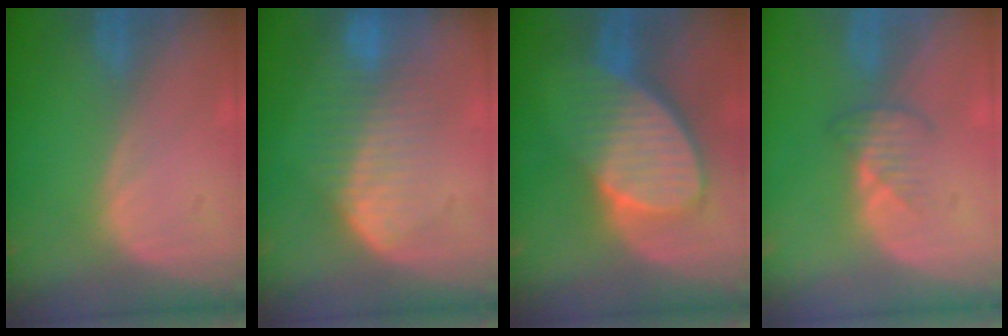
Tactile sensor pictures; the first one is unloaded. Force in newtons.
{"total": 8.1, "press": 7.5, "slide": 3.1}
{"total": 9.1, "press": 8.1, "slide": 4.0}
{"total": 2.8, "press": 2.7, "slide": 0.8}